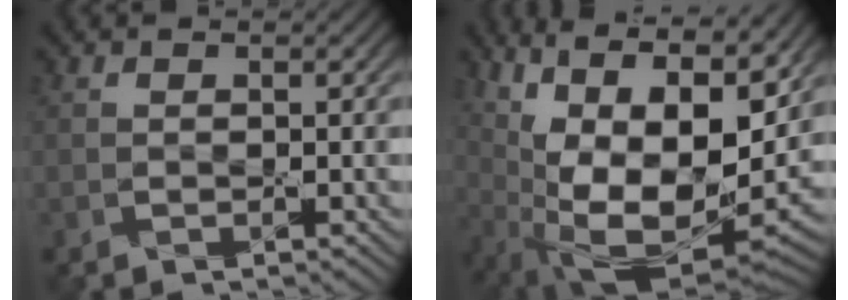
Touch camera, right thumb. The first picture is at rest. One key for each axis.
{"total": 17.4, "fx": 4.1, "fy": 8.4, "fz": 14.7, "tx": -0.262, "ty": -0.001, "tz": 0.078}